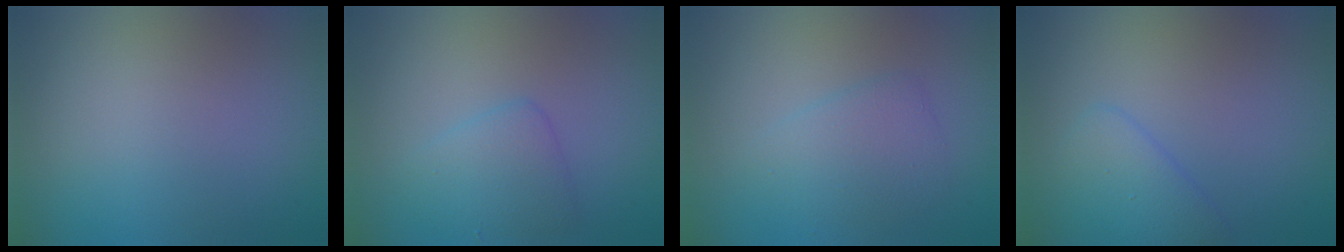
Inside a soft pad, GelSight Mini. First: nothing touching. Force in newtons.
{"total": 2.5, "press": 2.5, "slide": 0.1}
{"total": 2.6, "press": 2.6, "slide": 0.1}
{"total": 2.9, "press": 2.9, "slide": 0.3}